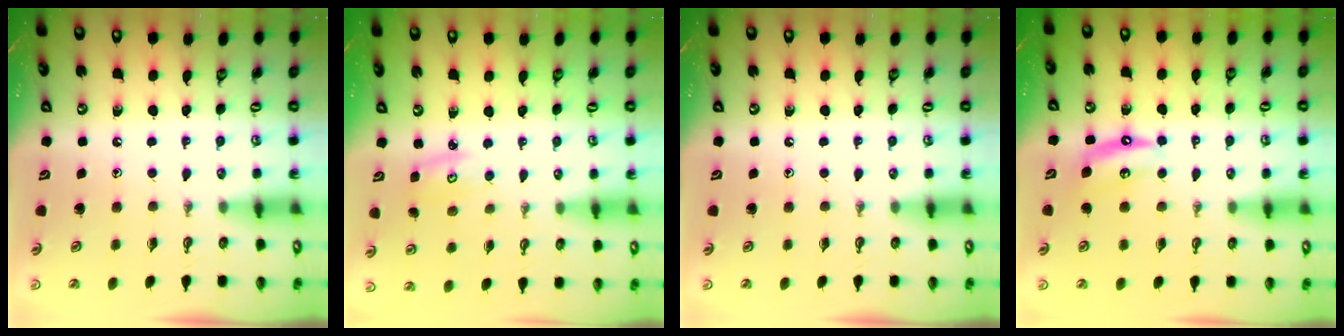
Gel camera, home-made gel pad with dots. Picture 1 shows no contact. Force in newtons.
{"total": 2.8, "press": 2.8, "slide": 0.3}
{"total": 0.0}
{"total": 5.3, "press": 5.2, "slide": 0.8}